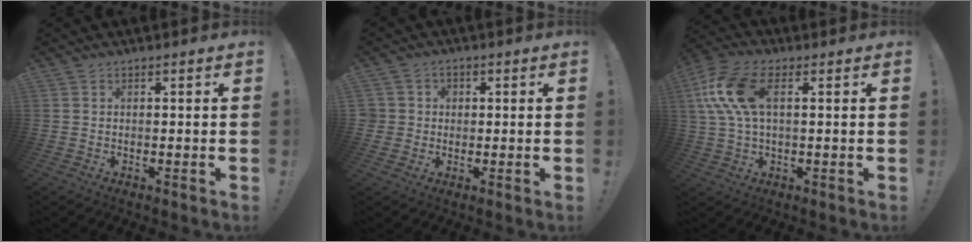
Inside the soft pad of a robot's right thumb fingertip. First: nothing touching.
{"total": 3.8, "force": [0.2, 3.7, 0.5], "torque": [-0.007, 0.004, 0.006]}
{"total": 13.7, "force": [3.1, 7.0, 11.4], "torque": [-0.240, 0.007, 0.062]}